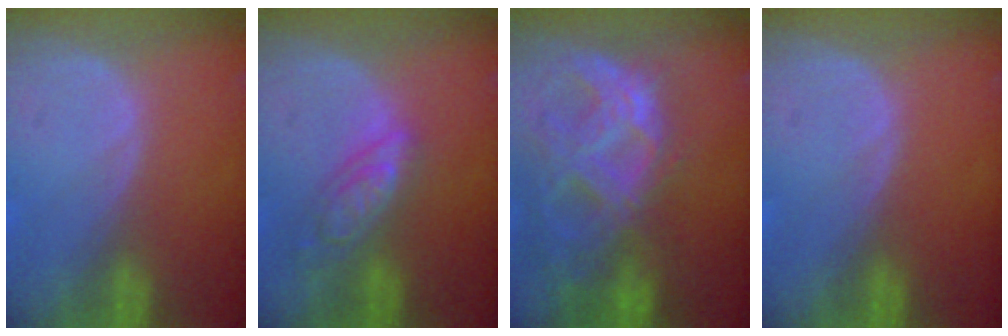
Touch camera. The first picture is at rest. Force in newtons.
{"total": 6.1, "press": 5.3, "slide": 2.9}
{"total": 11.2, "press": 9.4, "slide": 6.1}
{"total": 0.0}